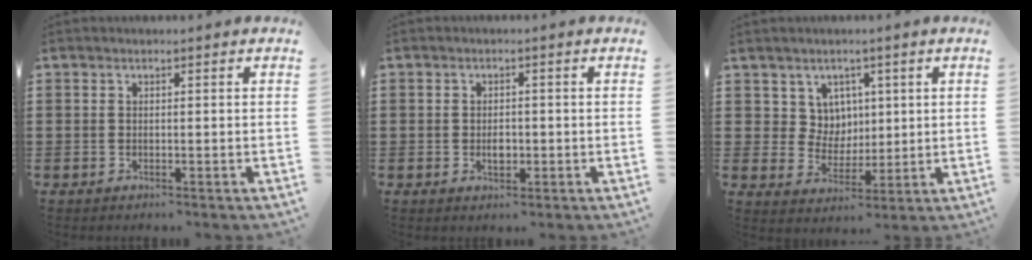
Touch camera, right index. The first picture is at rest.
{"total": 2.1, "force": [-0.4, 1.4, 1.5], "torque": [-0.021, 0.001, -0.010]}
{"total": 5.6, "force": [2.5, 4.9, 1.1], "torque": [-0.047, 0.012, 0.046]}